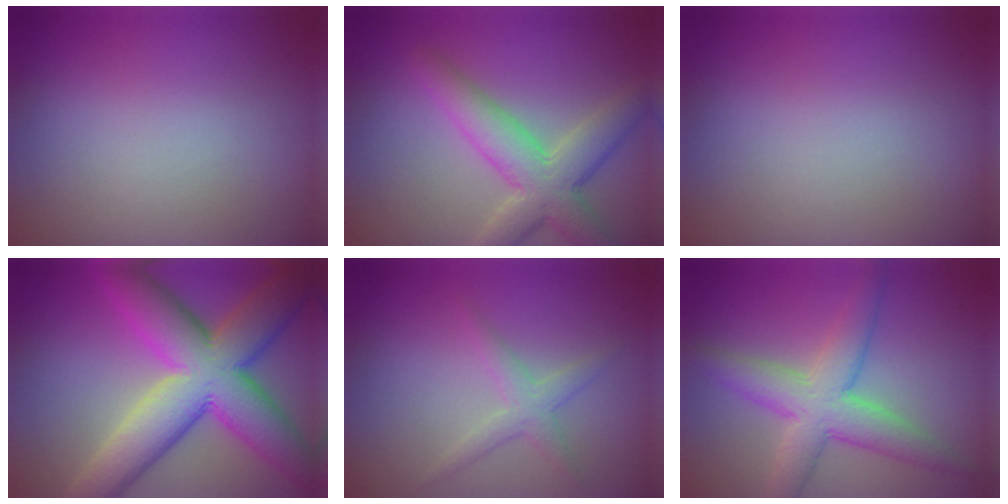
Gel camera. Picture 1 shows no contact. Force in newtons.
{"total": 5.8, "press": 5.8, "slide": 0.3}
{"total": 0.0}
{"total": 12.8, "press": 12.7, "slide": 0.6}
{"total": 2.1, "press": 2.1, "slide": 0.0}
{"total": 5.8, "press": 5.8, "slide": 0.1}